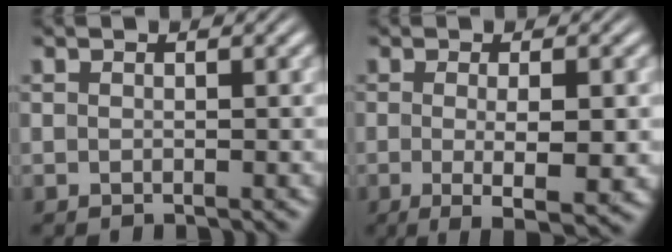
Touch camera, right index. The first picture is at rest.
{"total": 5.7, "force": [-2.5, 1.4, 5.0], "torque": [-0.084, -0.028, -0.027]}